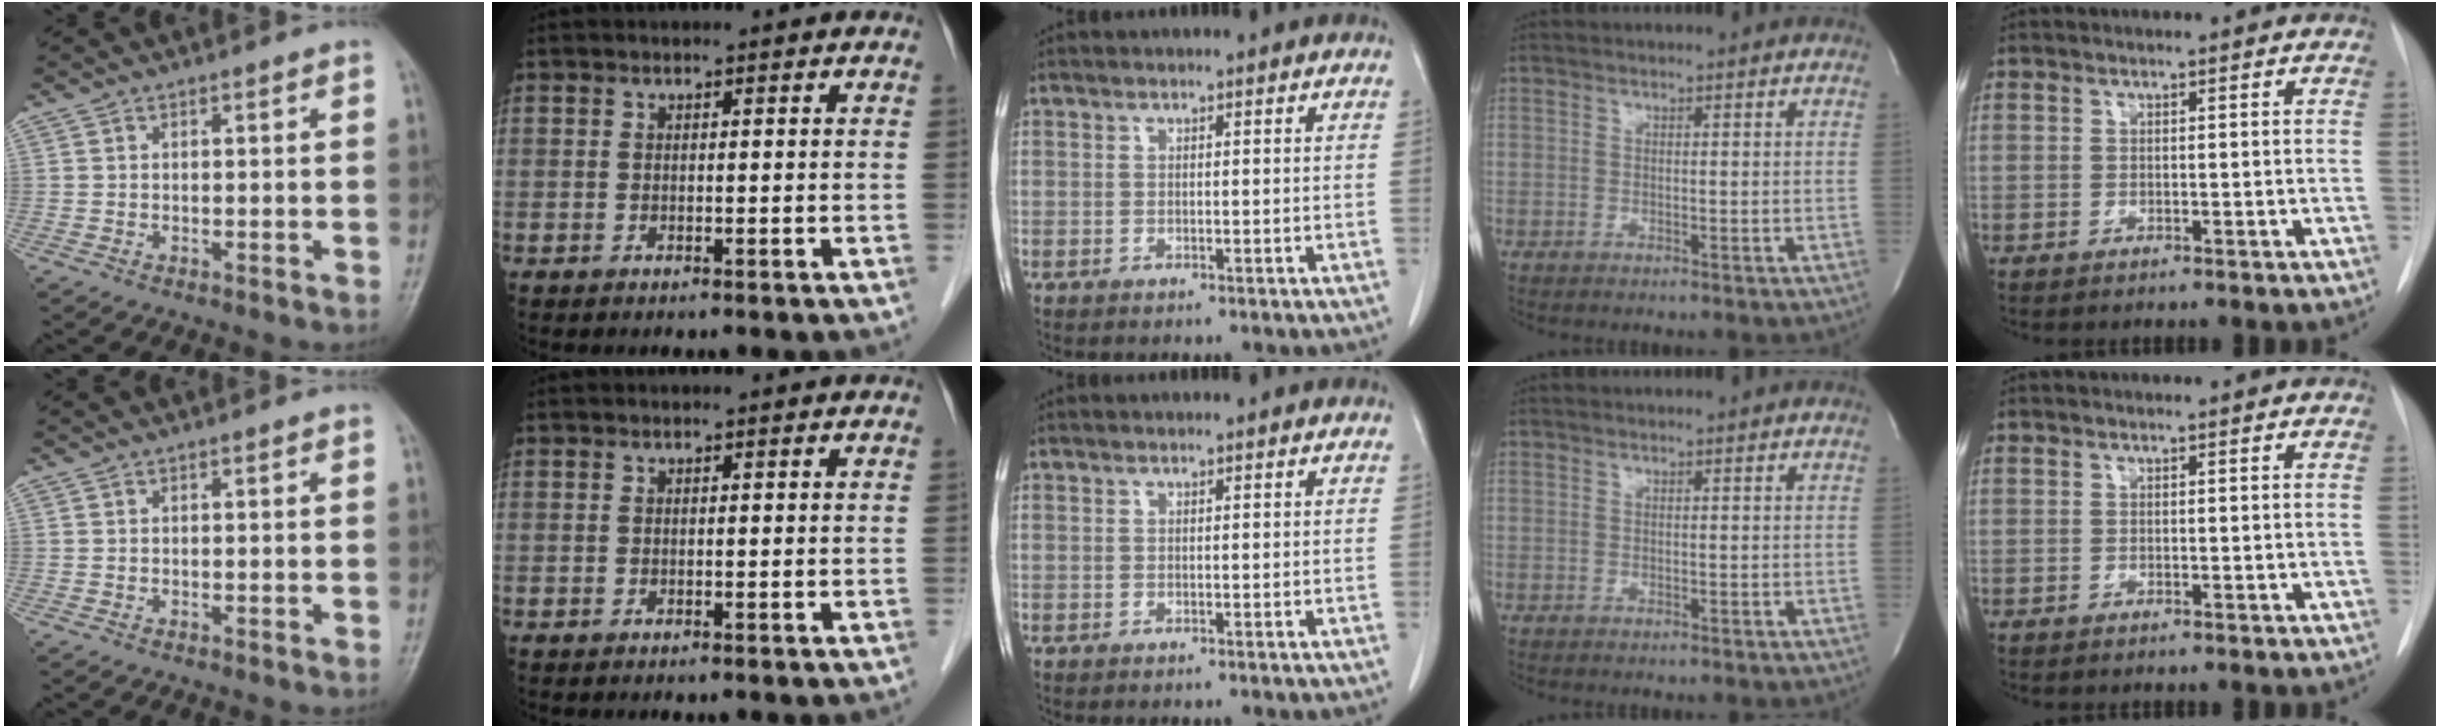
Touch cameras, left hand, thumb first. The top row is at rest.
{}